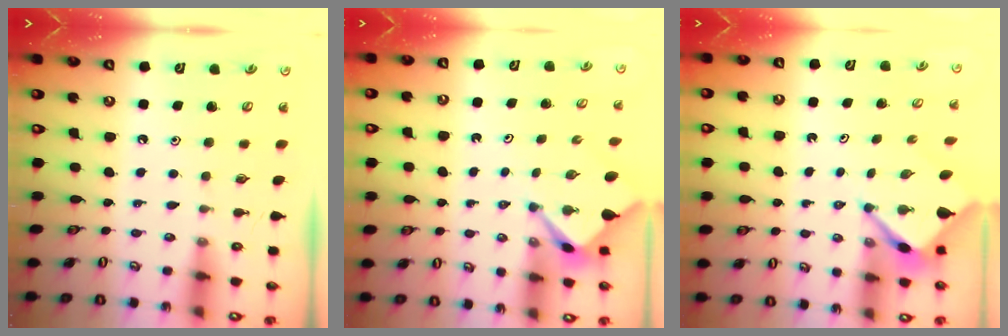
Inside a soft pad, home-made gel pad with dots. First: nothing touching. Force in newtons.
{"total": 2.8, "press": 2.8, "slide": 0.3}
{"total": 3.8, "press": 3.8, "slide": 0.3}